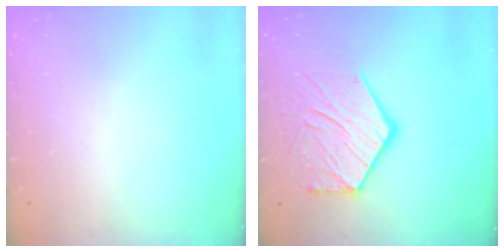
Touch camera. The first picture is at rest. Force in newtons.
{"total": 14.8, "press": 14.7, "slide": 1.4}